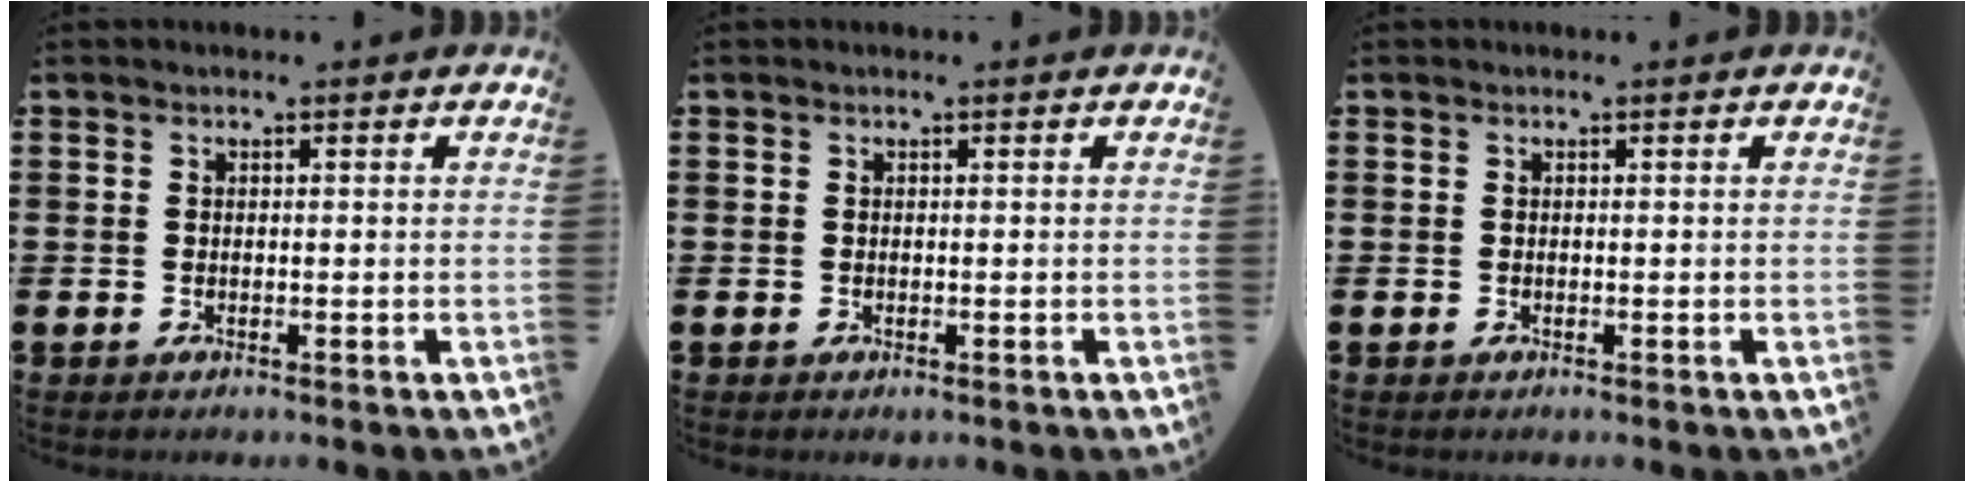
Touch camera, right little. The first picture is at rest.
{"total": 0.0}
{"total": 0.0}